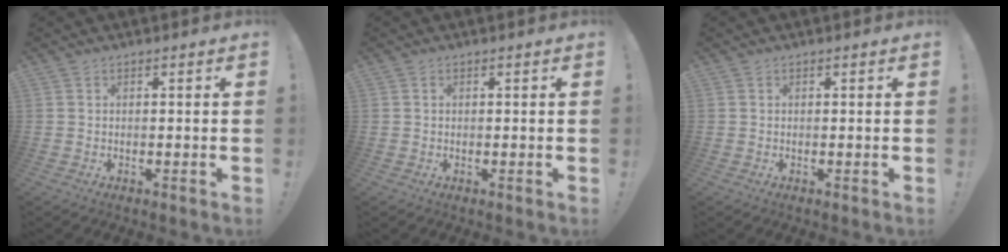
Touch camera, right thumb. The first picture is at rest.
{"total": 0.0}
{"total": 0.0}